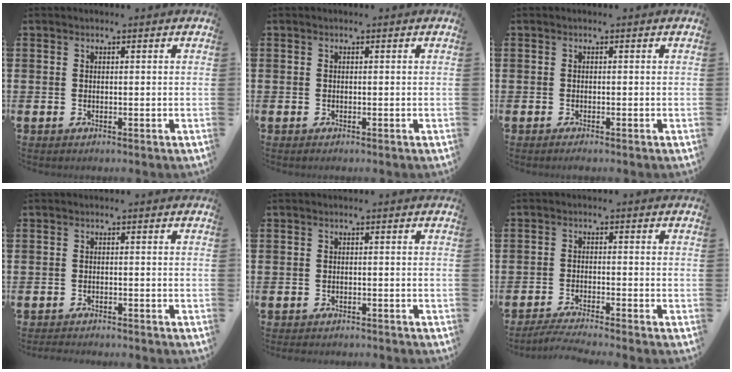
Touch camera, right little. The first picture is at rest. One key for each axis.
{"total": 0.0}
{"total": 0.6, "fx": -0.5, "fy": 0.1, "fz": 0.4, "tx": -0.007, "ty": -0.003, "tz": -0.009}
{"total": 1.2, "fx": -1.2, "fy": 0.0, "fz": 0.0, "tx": -0.003, "ty": 0.000, "tz": -0.024}
{"total": 0.9, "fx": -0.9, "fy": 0.0, "fz": 0.0, "tx": -0.002, "ty": -0.001, "tz": -0.019}
{"total": 2.5, "fx": -2.3, "fy": -0.3, "fz": 0.9, "tx": -0.013, "ty": 0.001, "tz": -0.045}